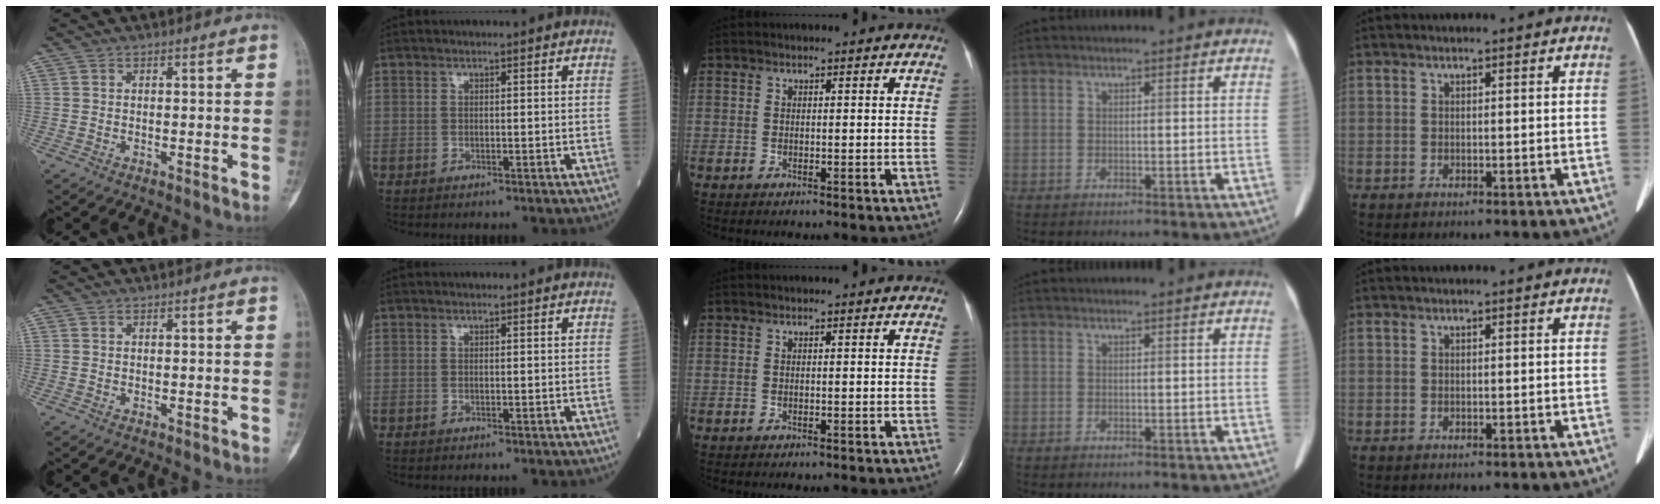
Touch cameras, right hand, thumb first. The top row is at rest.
{}